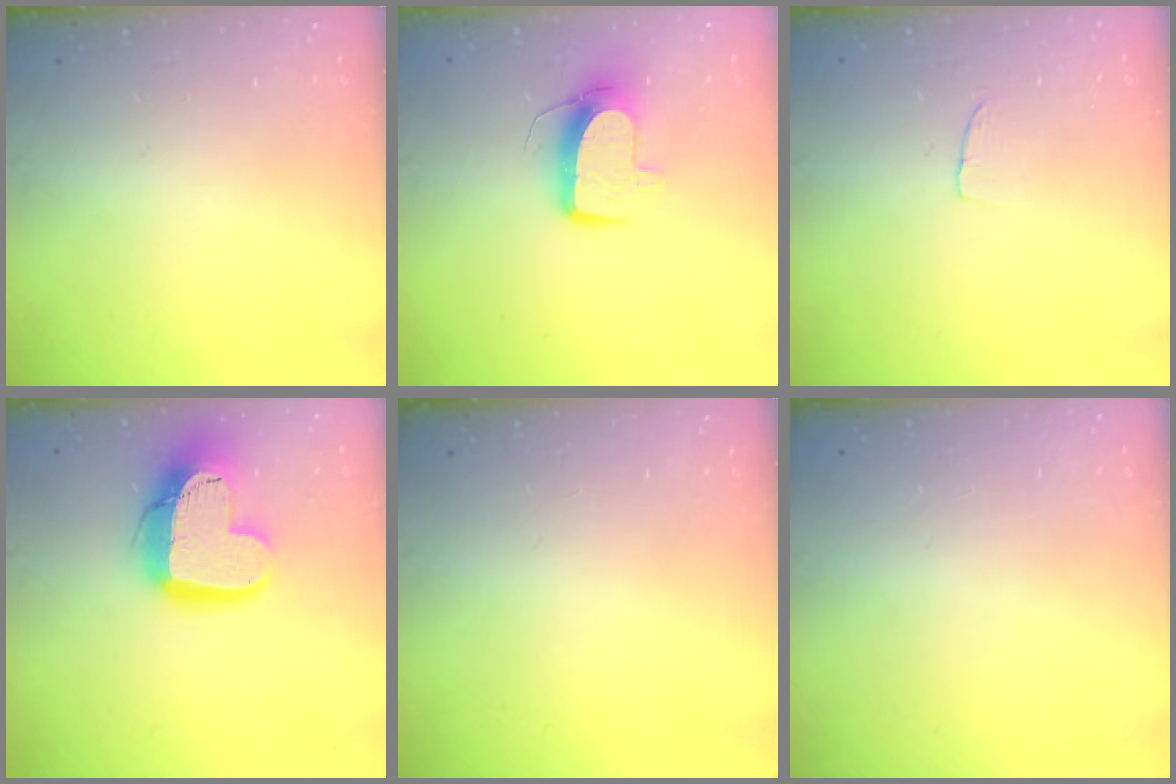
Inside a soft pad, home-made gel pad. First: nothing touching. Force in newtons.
{"total": 10.3, "press": 10.3, "slide": 0.5}
{"total": 3.2, "press": 3.2, "slide": 0.2}
{"total": 18.9, "press": 18.8, "slide": 1.5}
{"total": 0.0}
{"total": 0.0}